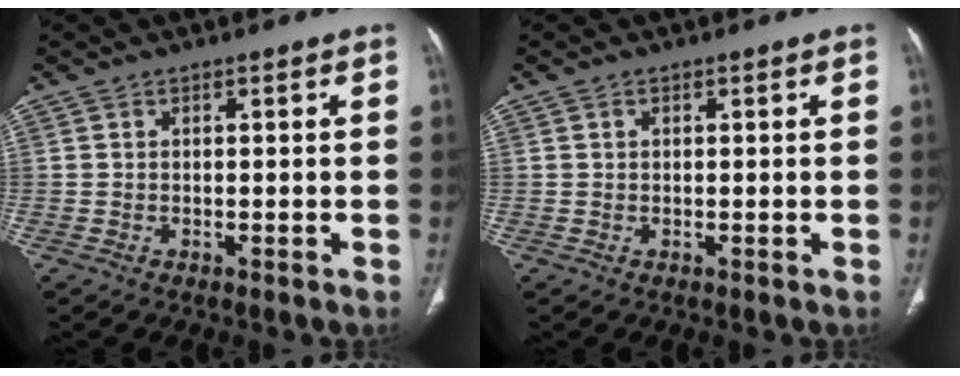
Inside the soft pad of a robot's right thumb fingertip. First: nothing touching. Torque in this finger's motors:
{"motor_torque": [-0.48, -0.06, -0.36, 0.32, 0.05]}